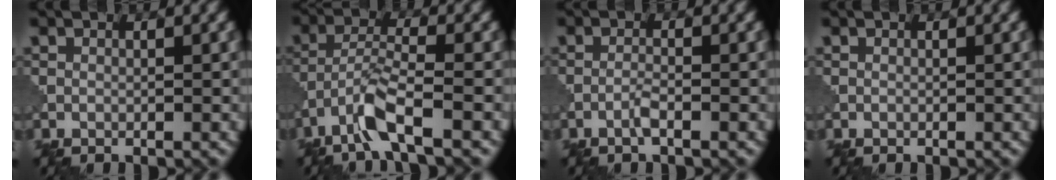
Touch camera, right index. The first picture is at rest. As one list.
[{"total": 4.3, "force": [-2.9, 0.5, 3.1], "torque": [-0.065, 0.006, -0.067]}, {"total": 1.3, "force": [-0.8, 0.1, 1.0], "torque": [-0.020, 0.004, -0.017]}, {"total": 0.0}]